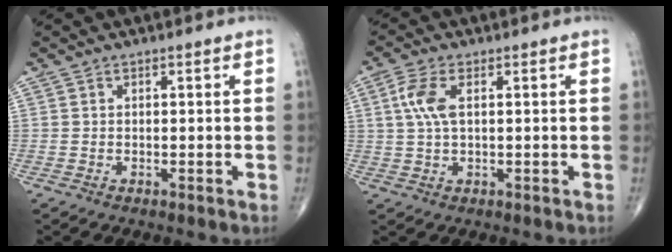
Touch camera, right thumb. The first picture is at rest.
{"total": 5.6, "force": [1.4, 2.6, 4.8], "torque": [-0.120, 0.009, 0.030]}